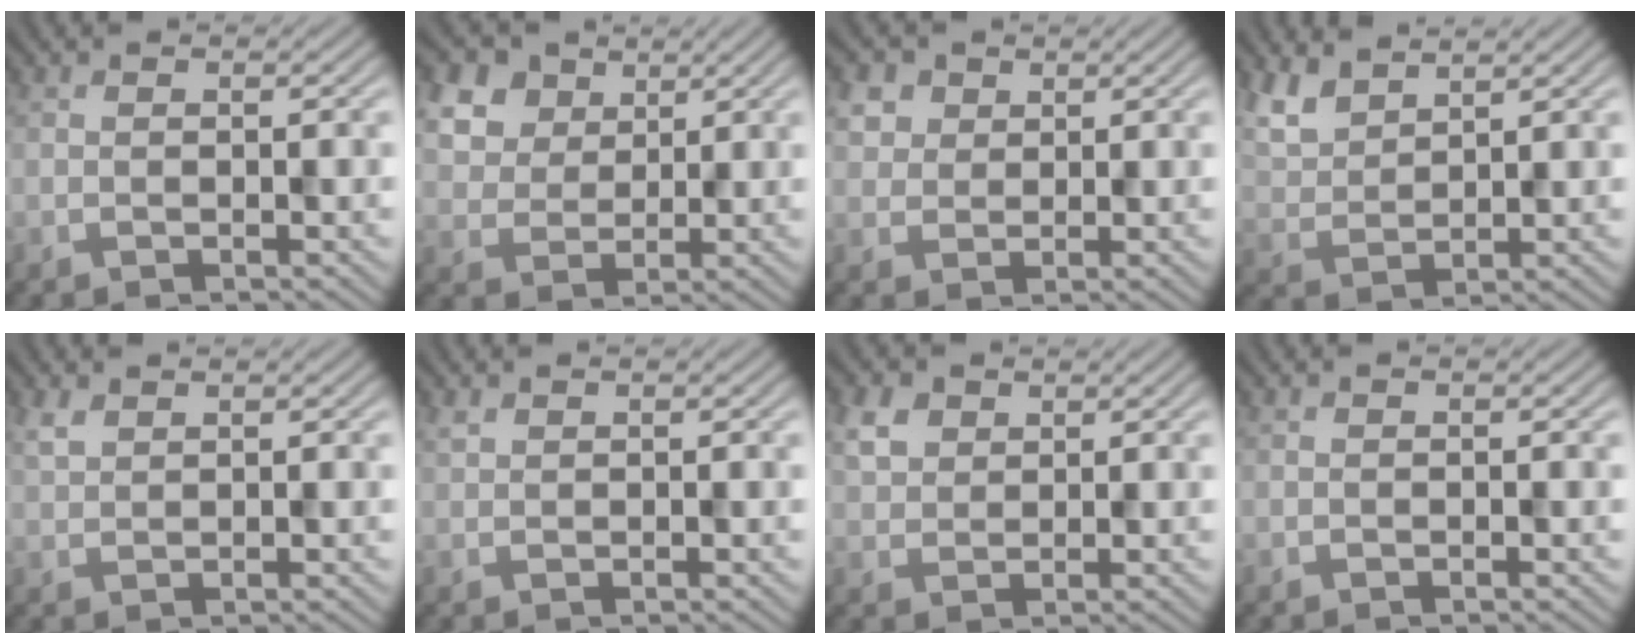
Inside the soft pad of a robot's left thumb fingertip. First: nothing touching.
{"total": 9.0, "force": [4.8, 6.4, 4.2], "torque": [-0.168, 0.007, 0.103]}
{"total": 3.9, "force": [1.9, 3.1, 1.5], "torque": [-0.053, -0.002, 0.043]}
{"total": 5.2, "force": [4.0, 2.0, 2.5], "torque": [-0.072, 0.002, 0.089]}
{"total": 1.7, "force": [1.2, 0.7, 1.0], "torque": [-0.029, 0.002, 0.030]}
{"total": 0.7, "force": [0.6, 0.3, 0.3], "torque": [-0.011, 0.001, 0.014]}
{"total": 3.6, "force": [1.8, 2.6, 1.7], "torque": [-0.047, 0.005, 0.038]}
{"total": 0.0}